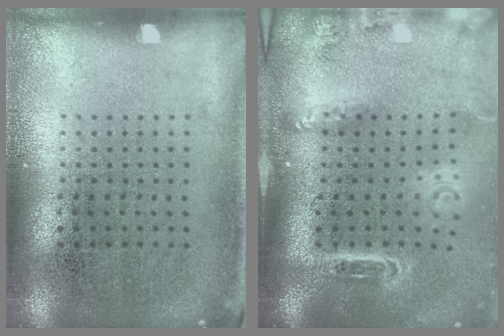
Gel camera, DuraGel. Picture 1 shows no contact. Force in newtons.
{"total": 2.8, "press": 2.0, "slide": 1.9}